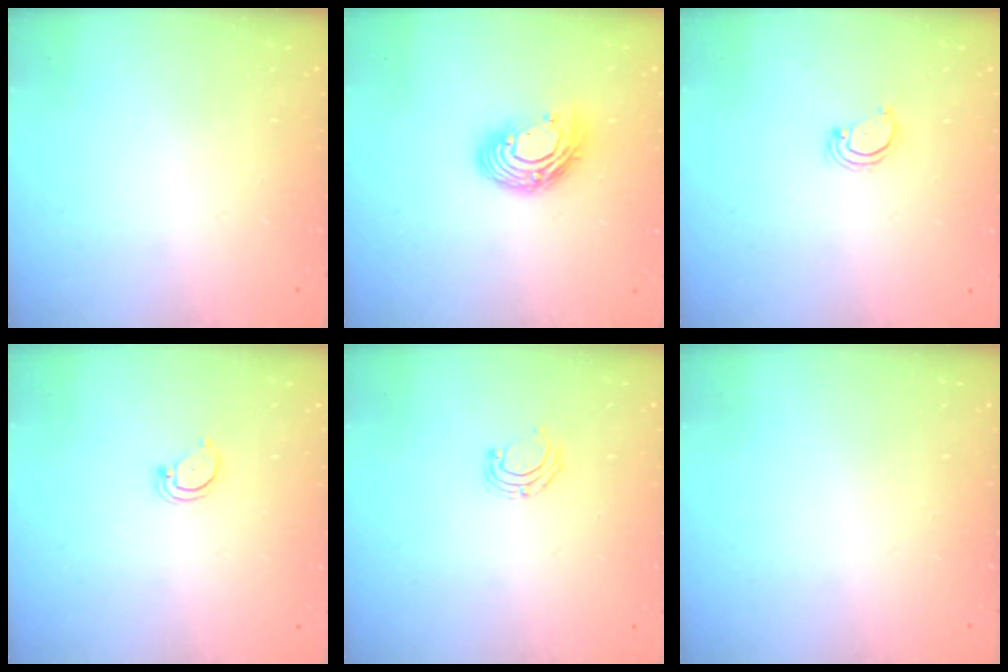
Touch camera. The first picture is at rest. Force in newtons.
{"total": 11.8, "press": 11.8, "slide": 0.8}
{"total": 2.8, "press": 2.8, "slide": 0.3}
{"total": 2.7, "press": 2.7, "slide": 0.2}
{"total": 4.1, "press": 4.1, "slide": 0.4}
{"total": 0.0}